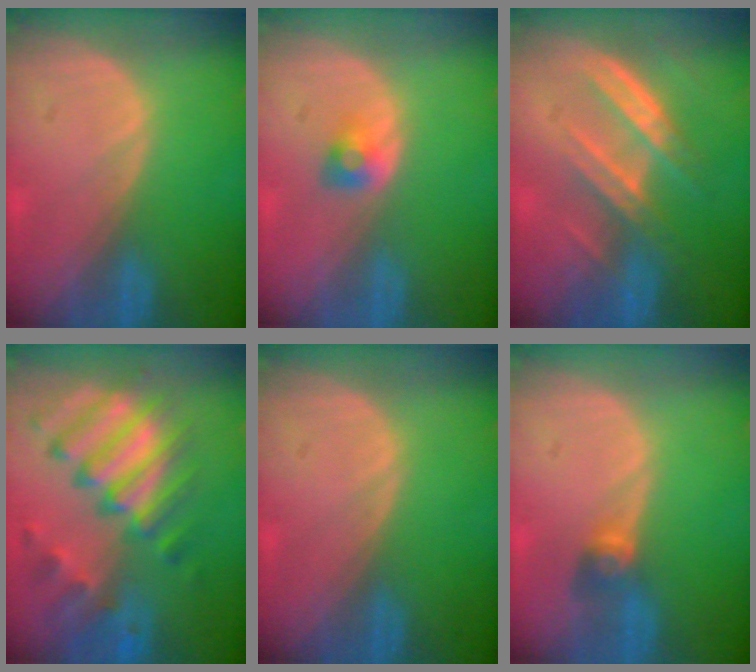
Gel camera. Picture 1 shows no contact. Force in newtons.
{"total": 2.3, "press": 2.2, "slide": 0.5}
{"total": 7.2, "press": 6.7, "slide": 2.6}
{"total": 11.4, "press": 9.9, "slide": 5.8}
{"total": 0.0}
{"total": 2.7, "press": 2.6, "slide": 0.5}